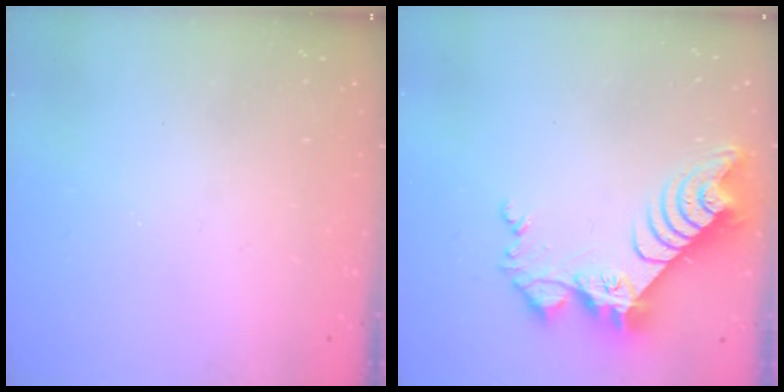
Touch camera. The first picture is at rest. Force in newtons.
{"total": 11.3, "press": 11.2, "slide": 0.8}